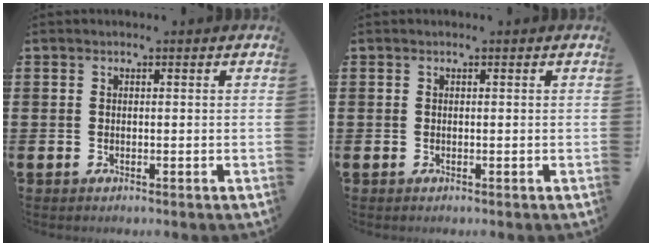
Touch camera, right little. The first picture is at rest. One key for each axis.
{"total": 0.0}